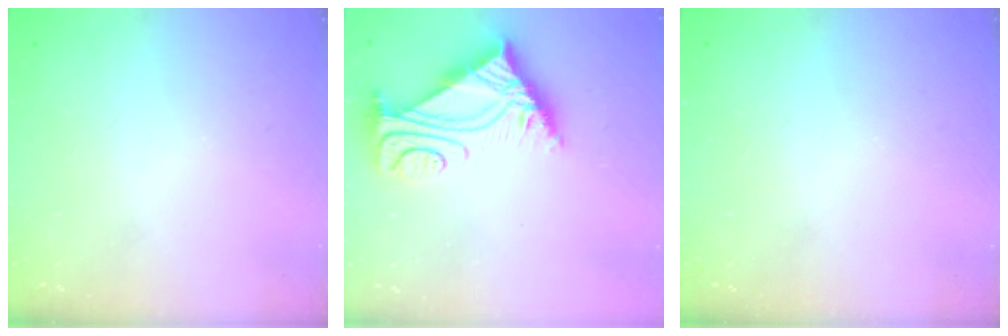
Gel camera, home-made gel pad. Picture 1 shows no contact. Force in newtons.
{"total": 6.8, "press": 6.8, "slide": 0.5}
{"total": 0.0}